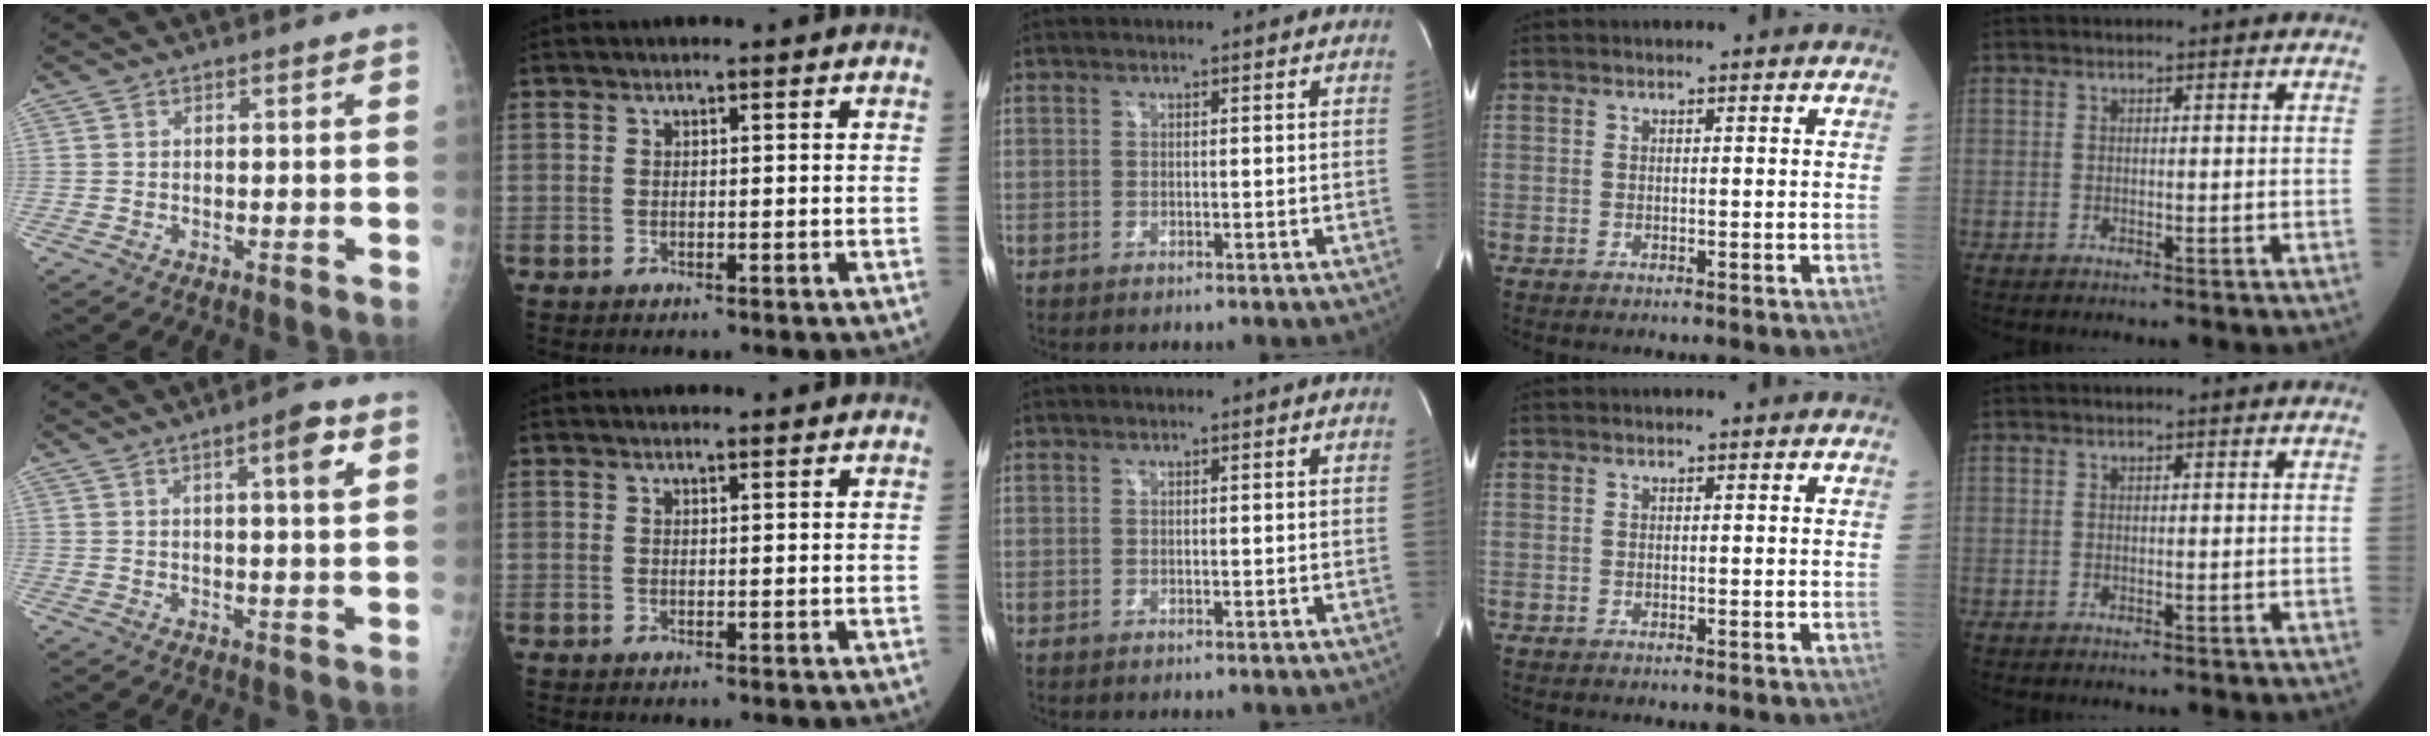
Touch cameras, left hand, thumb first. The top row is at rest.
{"thumb": {"total": 5.4, "force": [2.3, 0.8, 4.9], "torque": [-0.069, -0.005, 0.031]}, "index": {"total": 1.6, "force": [1.5, 0.3, 0.5], "torque": [-0.015, 0.010, 0.017]}}